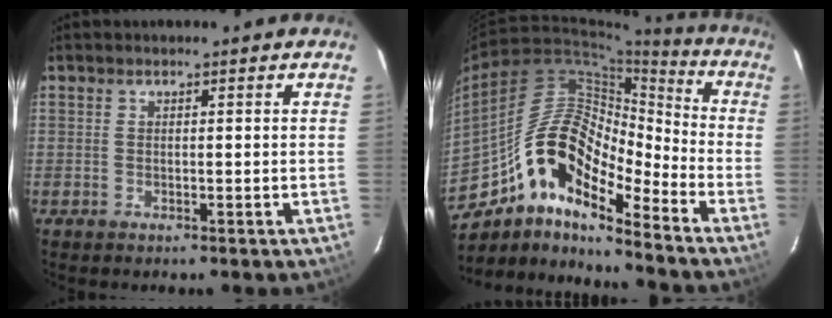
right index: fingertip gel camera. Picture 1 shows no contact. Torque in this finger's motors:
{"motor_torque": [0.95, -0.85, 1.01, 0.21]}